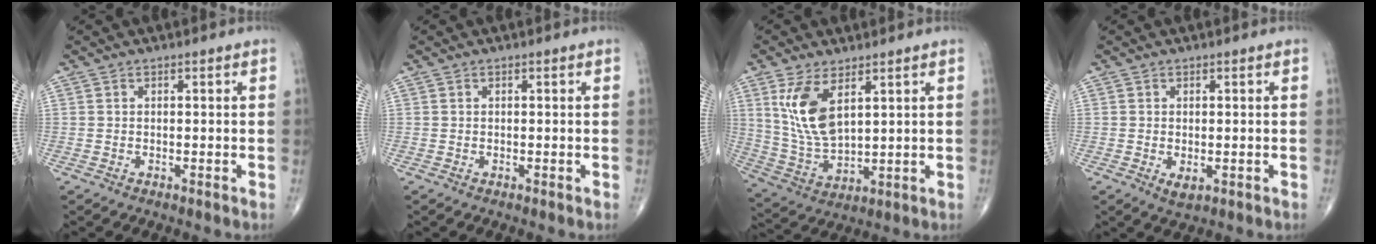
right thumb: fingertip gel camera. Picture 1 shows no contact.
{"total": 0.0}
{"total": 11.3, "force": [4.7, 5.3, 8.8], "torque": [-0.171, -0.022, 0.107]}
{"total": 2.1, "force": [-0.4, 1.1, 1.7], "torque": [-0.023, -0.002, -0.001]}